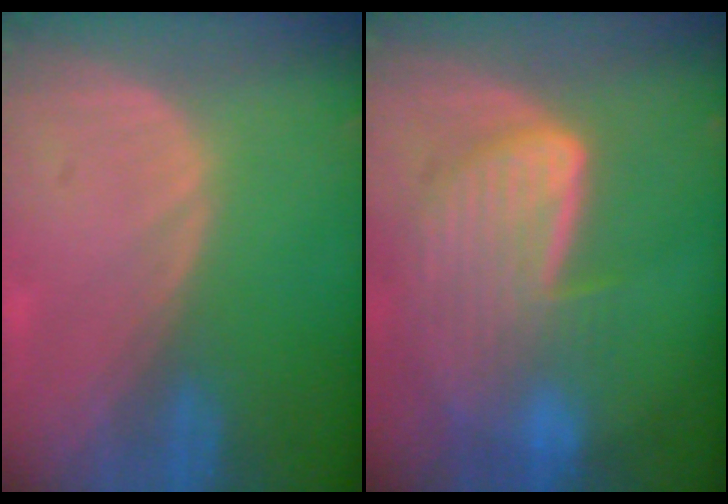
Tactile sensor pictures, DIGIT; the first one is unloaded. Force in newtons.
{"total": 9.0, "press": 7.9, "slide": 4.2}